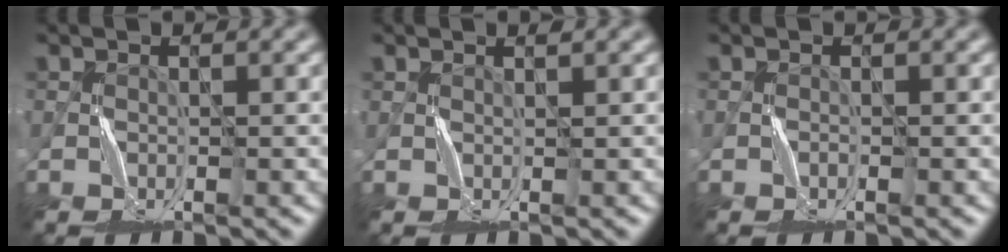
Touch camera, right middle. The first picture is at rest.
{"total": 0.6, "force": [0.5, 0.0, 0.2], "torque": [-0.004, 0.001, 0.008]}
{"total": 0.0}